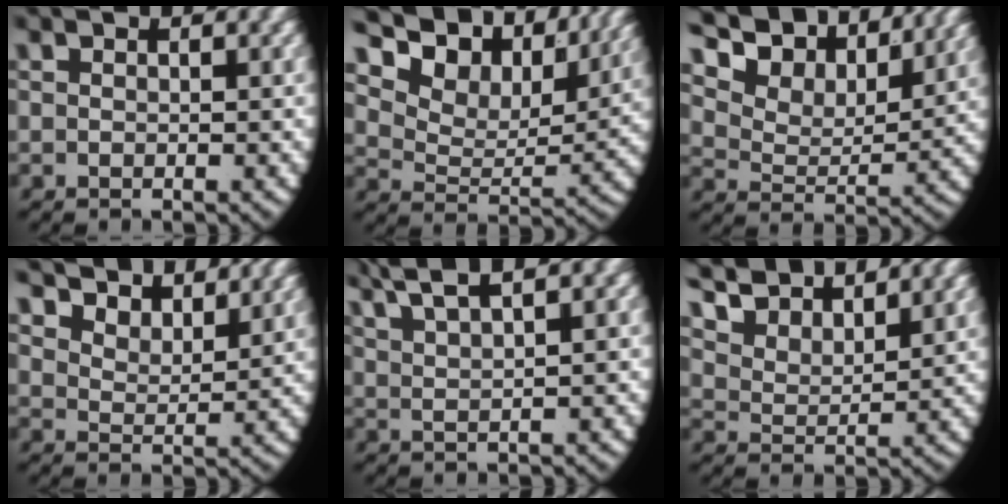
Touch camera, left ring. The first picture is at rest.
{"total": 11.6, "force": [7.1, 6.3, 6.6], "torque": [-0.136, 0.015, 0.105]}
{"total": 9.4, "force": [6.4, 4.8, 5.0], "torque": [-0.108, 0.012, 0.099]}
{"total": 6.7, "force": [5.0, 3.4, 2.9], "torque": [-0.067, -0.003, 0.079]}
{"total": 4.2, "force": [3.4, 0.8, 2.3], "torque": [-0.050, 0.006, 0.063]}
{"total": 7.5, "force": [5.7, 3.5, 3.5], "torque": [-0.086, 0.009, 0.090]}